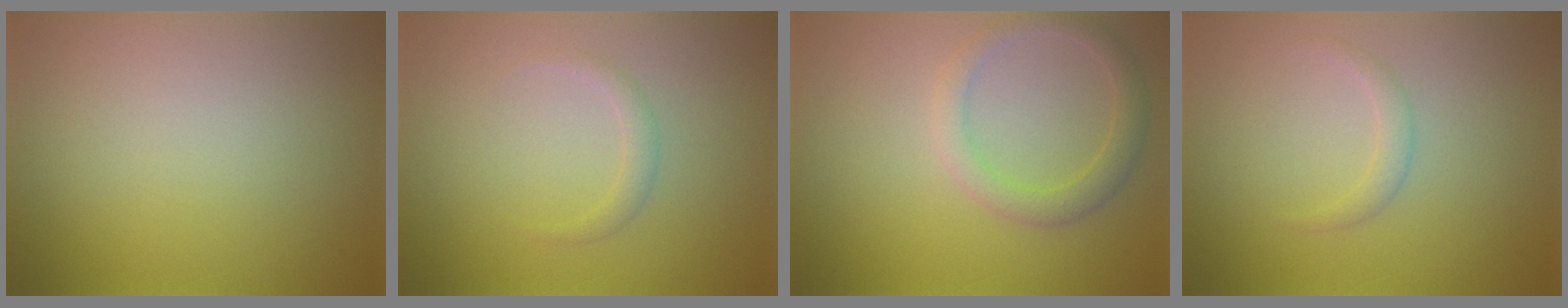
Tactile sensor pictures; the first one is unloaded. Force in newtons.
{"total": 1.1, "press": 1.1, "slide": 0.0}
{"total": 2.5, "press": 2.5, "slide": 0.2}
{"total": 1.2, "press": 1.1, "slide": 0.1}